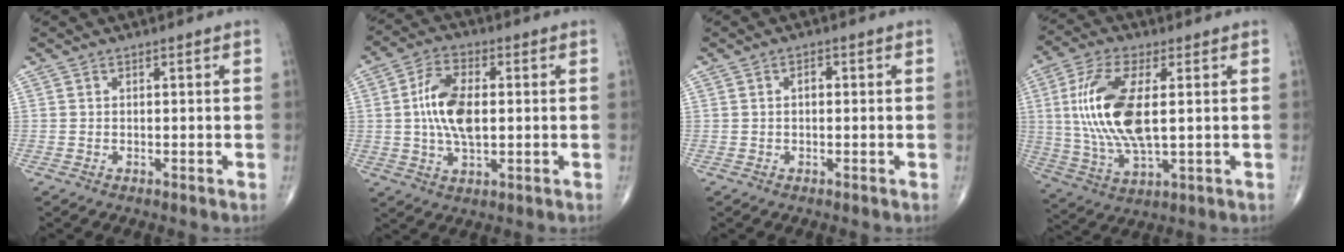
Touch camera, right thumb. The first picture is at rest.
{"total": 10.7, "force": [0.6, 5.4, 9.2], "torque": [-0.178, 0.004, 0.011]}
{"total": 1.4, "force": [0.1, 0.8, 1.1], "torque": [-0.015, 0.005, -0.001]}
{"total": 16.0, "force": [1.9, 6.5, 14.5], "torque": [-0.308, -0.007, 0.041]}